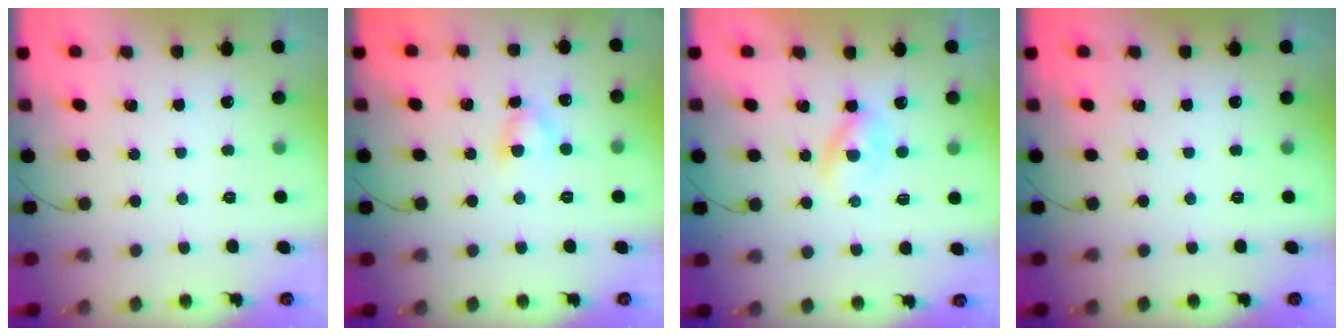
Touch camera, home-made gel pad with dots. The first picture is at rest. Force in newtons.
{"total": 3.2, "press": 3.1, "slide": 1.1}
{"total": 2.4, "press": 2.2, "slide": 1.0}
{"total": 0.0}